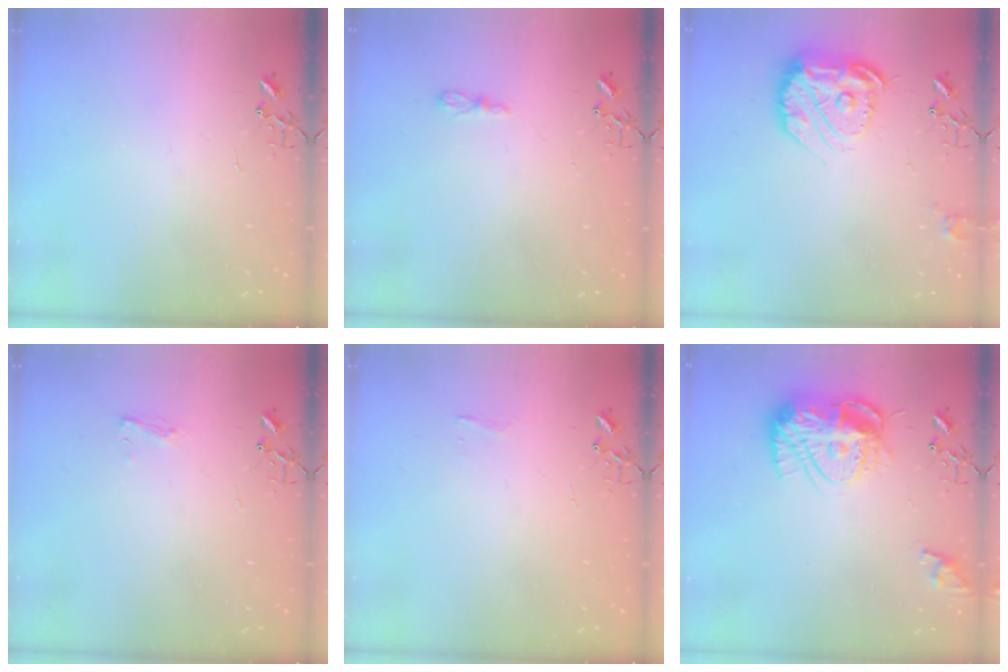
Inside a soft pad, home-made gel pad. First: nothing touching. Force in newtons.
{"total": 4.5, "press": 4.5, "slide": 0.5}
{"total": 17.2, "press": 17.1, "slide": 1.4}
{"total": 5.7, "press": 5.7, "slide": 0.7}
{"total": 3.4, "press": 3.4, "slide": 0.4}
{"total": 15.8, "press": 15.7, "slide": 1.4}